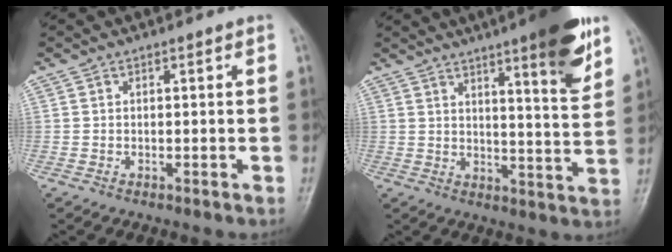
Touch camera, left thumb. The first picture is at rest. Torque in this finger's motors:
{"motor_torque": [1.80, 1.10, 1.37, -1.40, 0.32]}